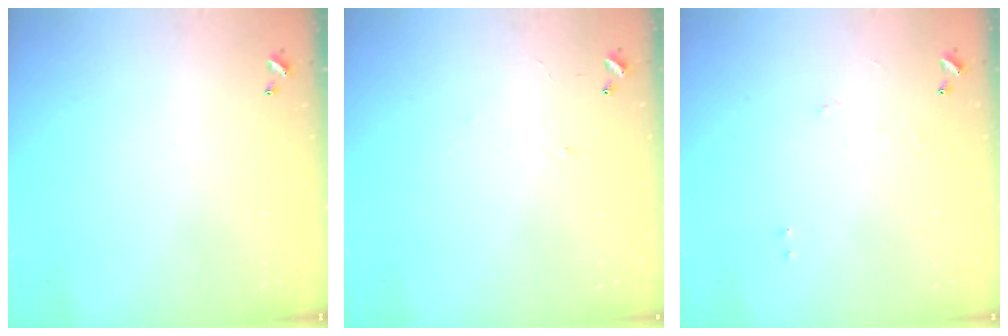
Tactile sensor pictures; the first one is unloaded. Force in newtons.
{"total": 2.4, "press": 2.4, "slide": 0.4}
{"total": 1.4, "press": 1.3, "slide": 0.5}